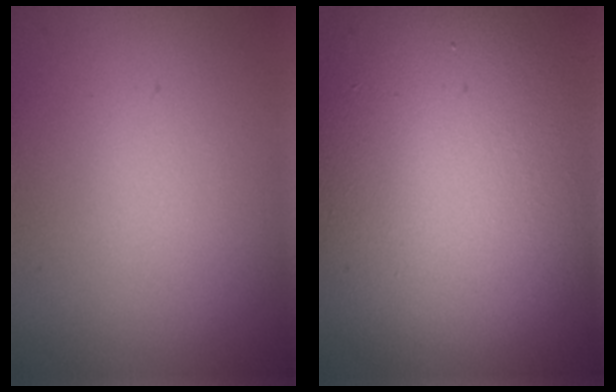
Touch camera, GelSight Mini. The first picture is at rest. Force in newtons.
{"total": 17.1, "press": 17.0, "slide": 1.3}